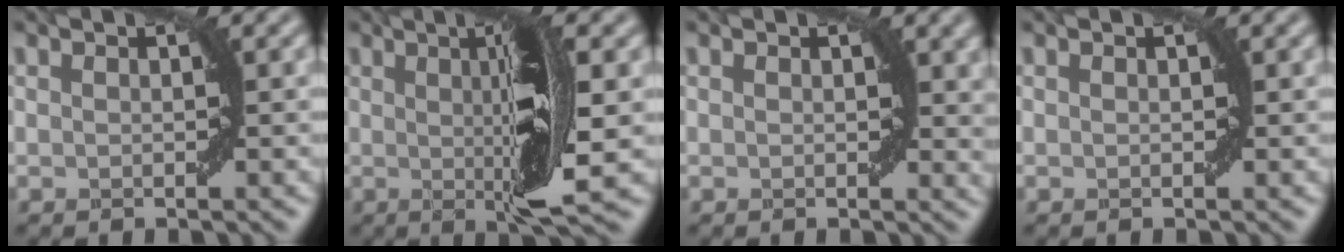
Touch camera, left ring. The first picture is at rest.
{"total": 7.3, "force": [0.4, 1.2, 7.2], "torque": [-0.110, -0.005, 0.008]}
{"total": 1.9, "force": [0.7, 1.1, 1.4], "torque": [-0.011, -0.005, 0.012]}
{"total": 0.0}